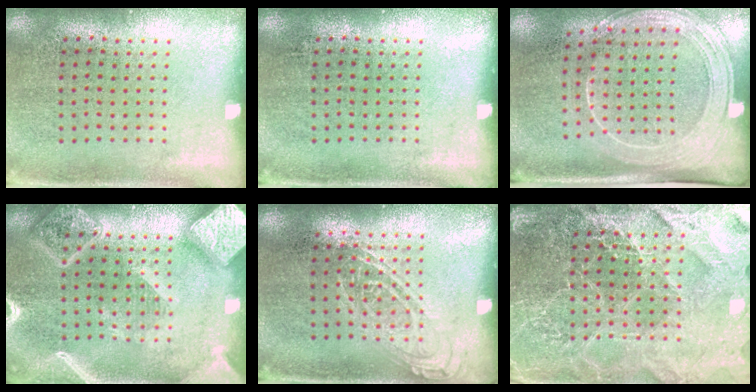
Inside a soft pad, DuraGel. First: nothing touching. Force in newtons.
{"total": 0.0}
{"total": 2.0, "press": 1.8, "slide": 1.0}
{"total": 3.9, "press": 3.9, "slide": 0.4}
{"total": 1.0, "press": 1.0, "slide": 0.2}
{"total": 5.0, "press": 4.5, "slide": 2.1}